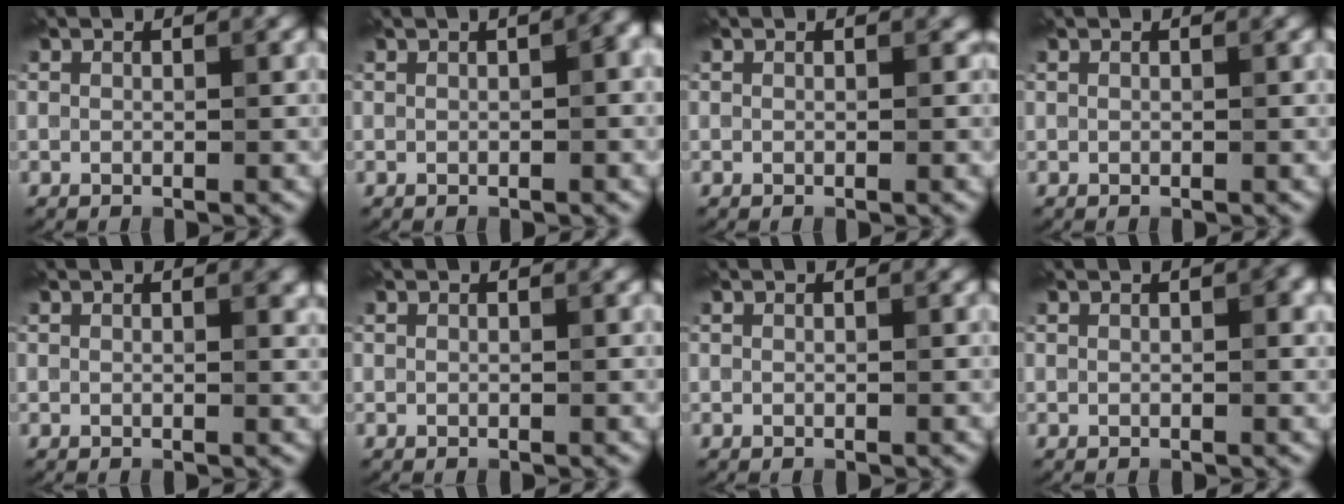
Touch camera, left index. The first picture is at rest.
{"total": 2.4, "force": [0.1, 0.5, 2.4], "torque": [-0.028, 0.007, 0.005]}
{"total": 0.8, "force": [0.1, 0.6, 0.4], "torque": [-0.005, -0.005, 0.001]}
{"total": 0.0}
{"total": 0.9, "force": [0.4, 0.3, 0.8], "torque": [-0.008, -0.003, 0.005]}
{"total": 0.0}
{"total": 0.0}
{"total": 1.3, "force": [0.2, 0.4, 1.3], "torque": [-0.015, -0.001, 0.002]}